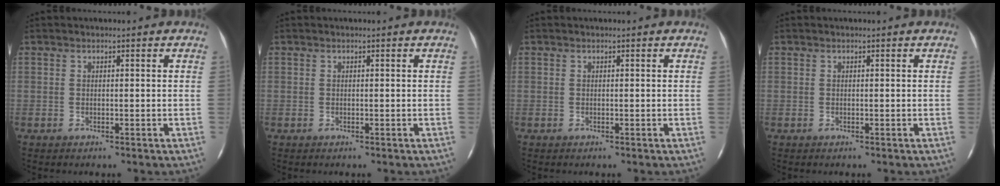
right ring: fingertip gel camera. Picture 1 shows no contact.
{"total": 0.0}
{"total": 0.0}
{"total": 0.0}